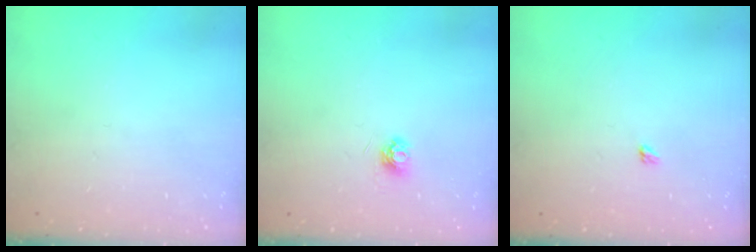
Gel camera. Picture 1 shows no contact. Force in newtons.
{"total": 4.5, "press": 4.5, "slide": 0.5}
{"total": 2.4, "press": 2.4, "slide": 0.4}